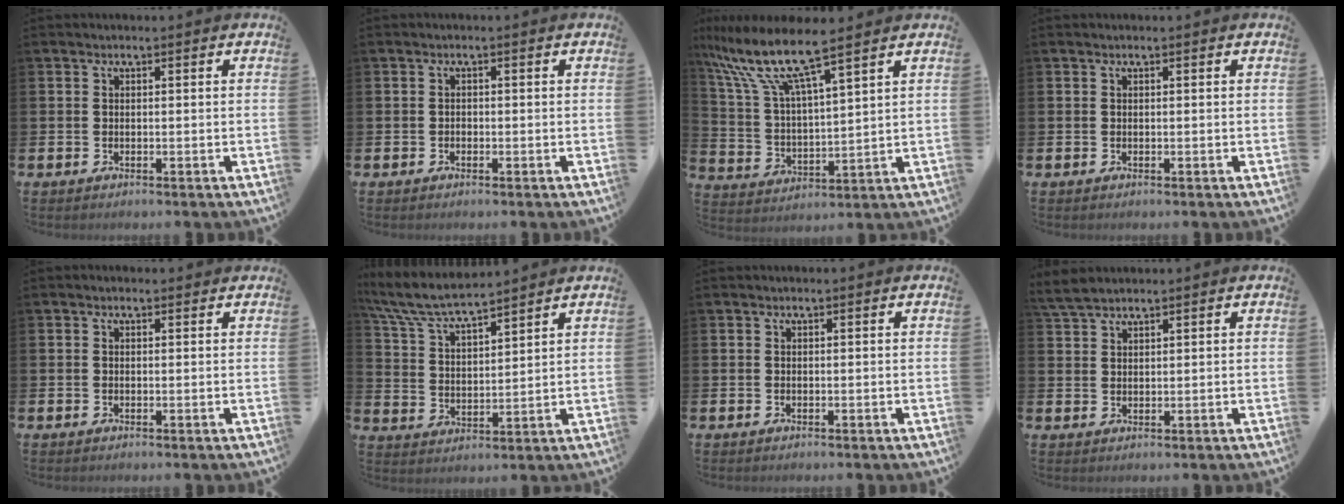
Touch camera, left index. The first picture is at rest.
{"total": 0.7, "force": [-0.6, 0.4, 0.1], "torque": [-0.009, 0.004, -0.011]}
{"total": 9.7, "force": [8.2, 0.9, 5.1], "torque": [-0.138, -0.043, 0.139]}
{"total": 0.0}
{"total": 0.0}
{"total": 7.2, "force": [6.8, 0.7, 2.3], "torque": [-0.077, -0.035, 0.120]}
{"total": 0.0}
{"total": 2.9, "force": [2.8, 0.6, 0.8], "torque": [-0.021, -0.003, 0.052]}